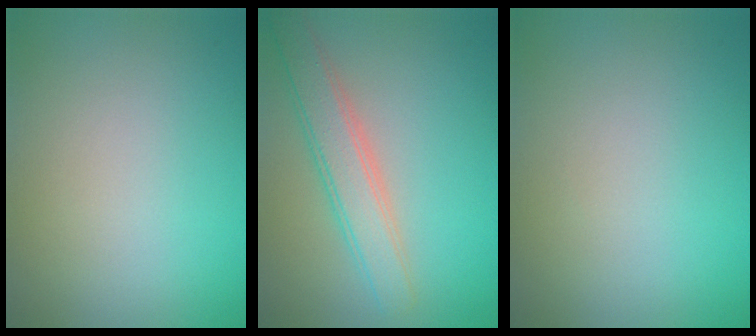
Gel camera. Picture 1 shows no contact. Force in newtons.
{"total": 4.0, "press": 4.0, "slide": 0.4}
{"total": 0.0}